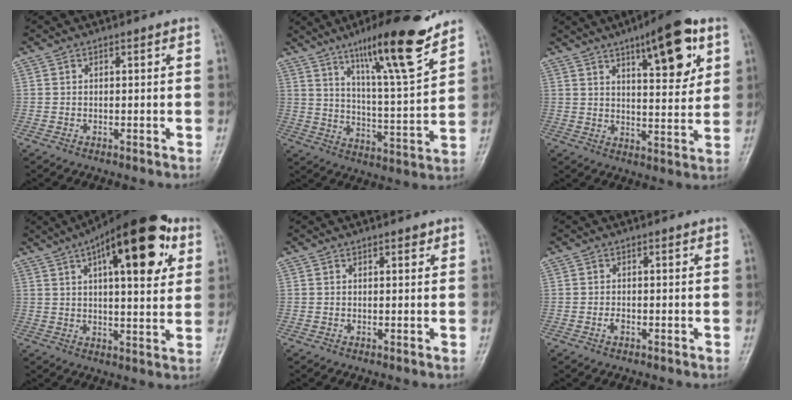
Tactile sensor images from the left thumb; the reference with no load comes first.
{"total": 17.5, "force": [12.0, 2.1, 12.6], "torque": [-0.183, -0.070, 0.195]}
{"total": 14.3, "force": [7.1, 4.6, 11.6], "torque": [-0.136, -0.030, 0.100]}
{"total": 21.1, "force": [9.0, 8.0, 17.4], "torque": [-0.230, -0.006, 0.127]}
{"total": 1.3, "force": [0.8, 0.6, 0.8], "torque": [-0.005, -0.002, 0.009]}
{"total": 1.1, "force": [-0.5, 0.6, 0.8], "torque": [-0.014, 0.000, -0.011]}